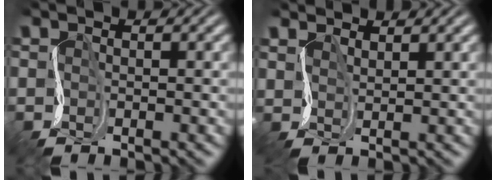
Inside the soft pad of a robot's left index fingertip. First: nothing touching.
{"total": 2.3, "force": [2.3, 0.2, -0.1], "torque": [-0.005, 0.004, 0.049]}